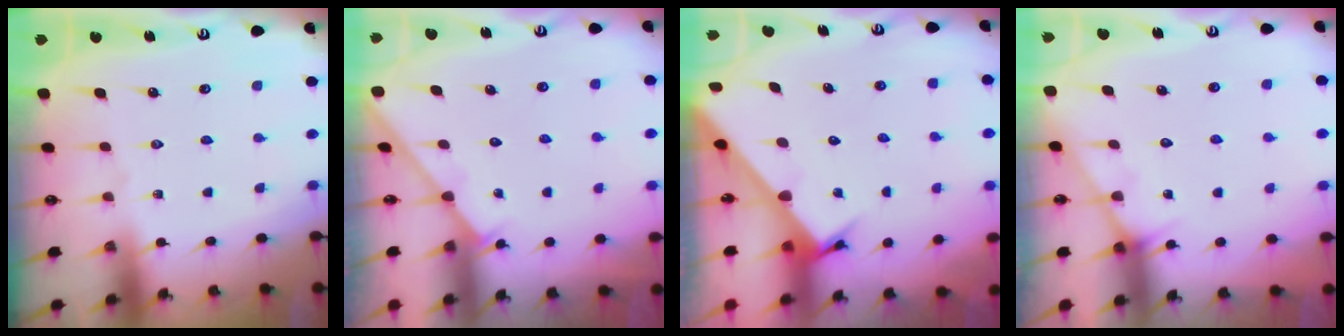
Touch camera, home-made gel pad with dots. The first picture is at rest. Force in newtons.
{"total": 2.0, "press": 2.0, "slide": 0.2}
{"total": 3.6, "press": 3.6, "slide": 0.2}
{"total": 5.2, "press": 5.2, "slide": 0.5}